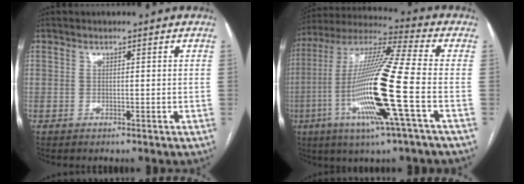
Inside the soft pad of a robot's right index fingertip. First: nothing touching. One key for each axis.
{"total": 19.5, "fx": -5.2, "fy": -0.2, "fz": 18.8, "tx": -0.387, "ty": -0.018, "tz": -0.109}